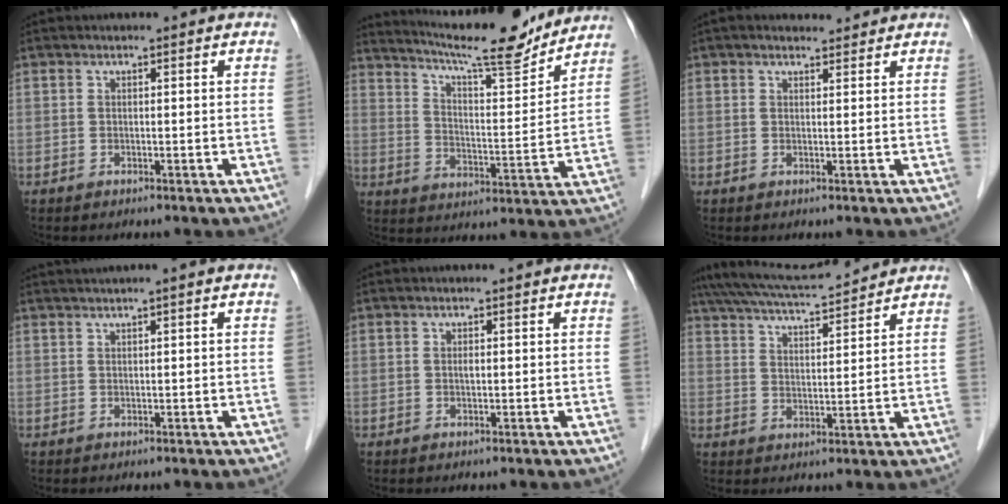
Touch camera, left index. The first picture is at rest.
{"total": 16.8, "force": [15.3, 1.0, 6.9], "torque": [-0.118, -0.015, 0.226]}
{"total": 3.0, "force": [2.7, 1.0, 0.9], "torque": [-0.013, 0.017, 0.037]}
{"total": 1.9, "force": [1.1, -0.4, 1.4], "torque": [-0.032, 0.008, 0.025]}
{"total": 0.5, "force": [-0.1, 0.1, 0.5], "torque": [-0.010, -0.003, -0.003]}
{"total": 12.5, "force": [11.7, 0.6, 4.6], "torque": [-0.093, 0.023, 0.188]}